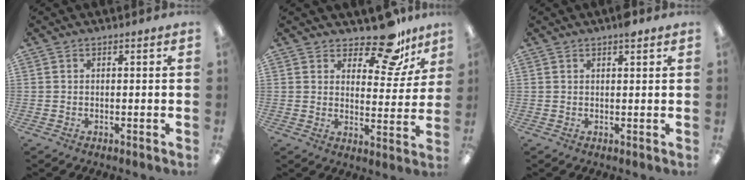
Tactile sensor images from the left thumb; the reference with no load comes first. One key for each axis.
{"total": 13.5, "fx": 10.4, "fy": 5.4, "fz": 6.7, "tx": -0.093, "ty": -0.064, "tz": 0.181}
{"total": 1.7, "fx": 1.4, "fy": 0.2, "fz": 1.0, "tx": -0.015, "ty": -0.001, "tz": 0.022}